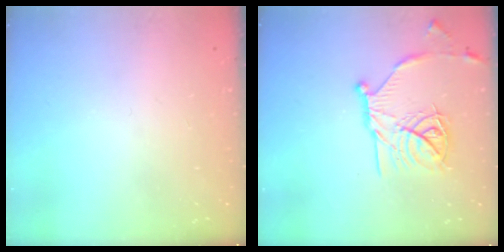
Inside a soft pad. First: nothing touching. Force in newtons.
{"total": 17.6, "press": 17.6, "slide": 1.4}